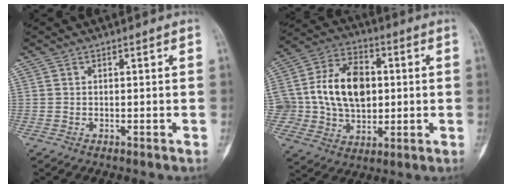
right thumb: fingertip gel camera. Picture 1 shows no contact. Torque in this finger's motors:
{"motor_torque": [0.35, 0.32, 0.82, -0.69, 0.13]}